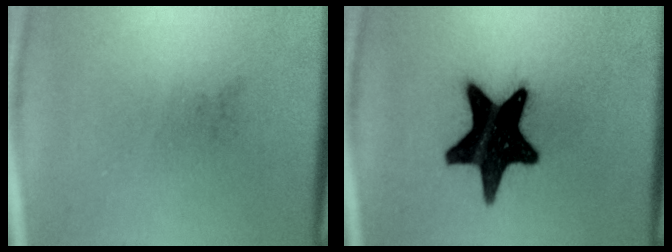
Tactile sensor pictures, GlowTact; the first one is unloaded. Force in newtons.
{"total": 19.5}